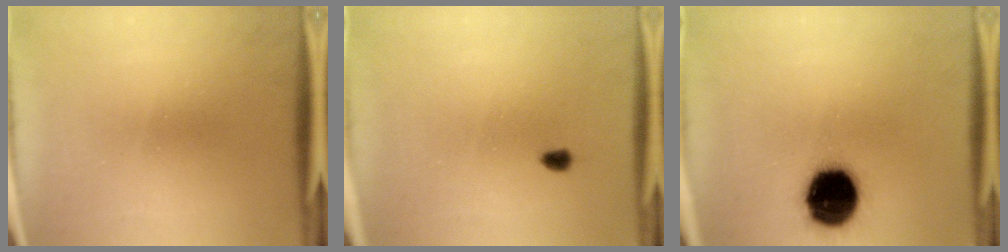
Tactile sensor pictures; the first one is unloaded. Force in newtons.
{"total": 1.7}
{"total": 17.0}